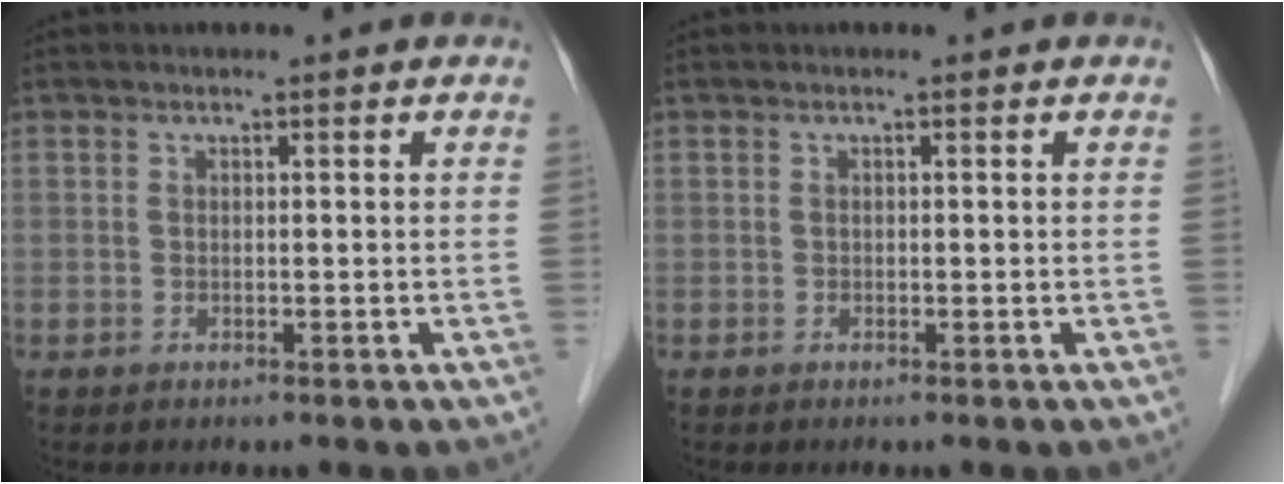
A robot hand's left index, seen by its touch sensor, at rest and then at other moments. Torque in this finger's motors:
{"motor_torque": [-0.81, 0.60, -0.02, -0.01]}